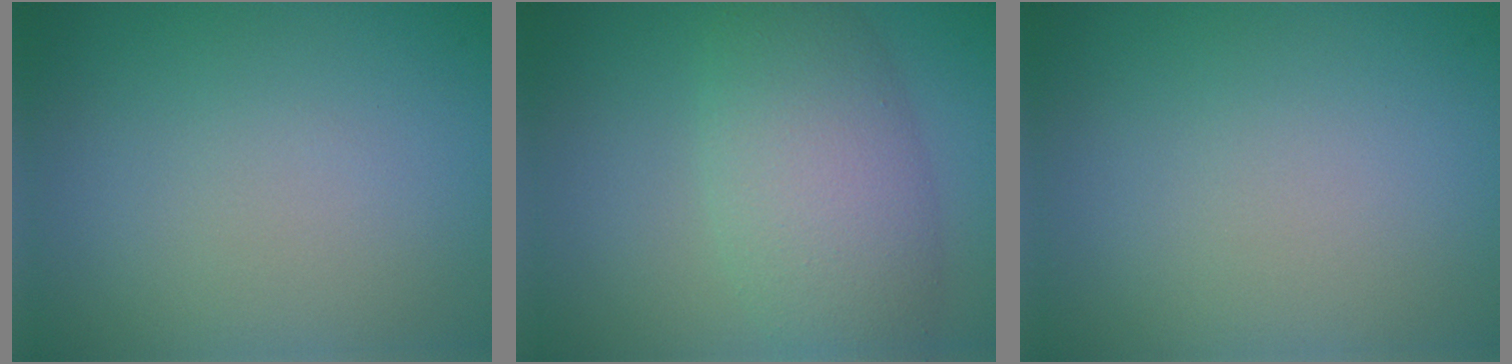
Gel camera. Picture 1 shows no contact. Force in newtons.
{"total": 5.9, "press": 5.9, "slide": 0.2}
{"total": 0.0}